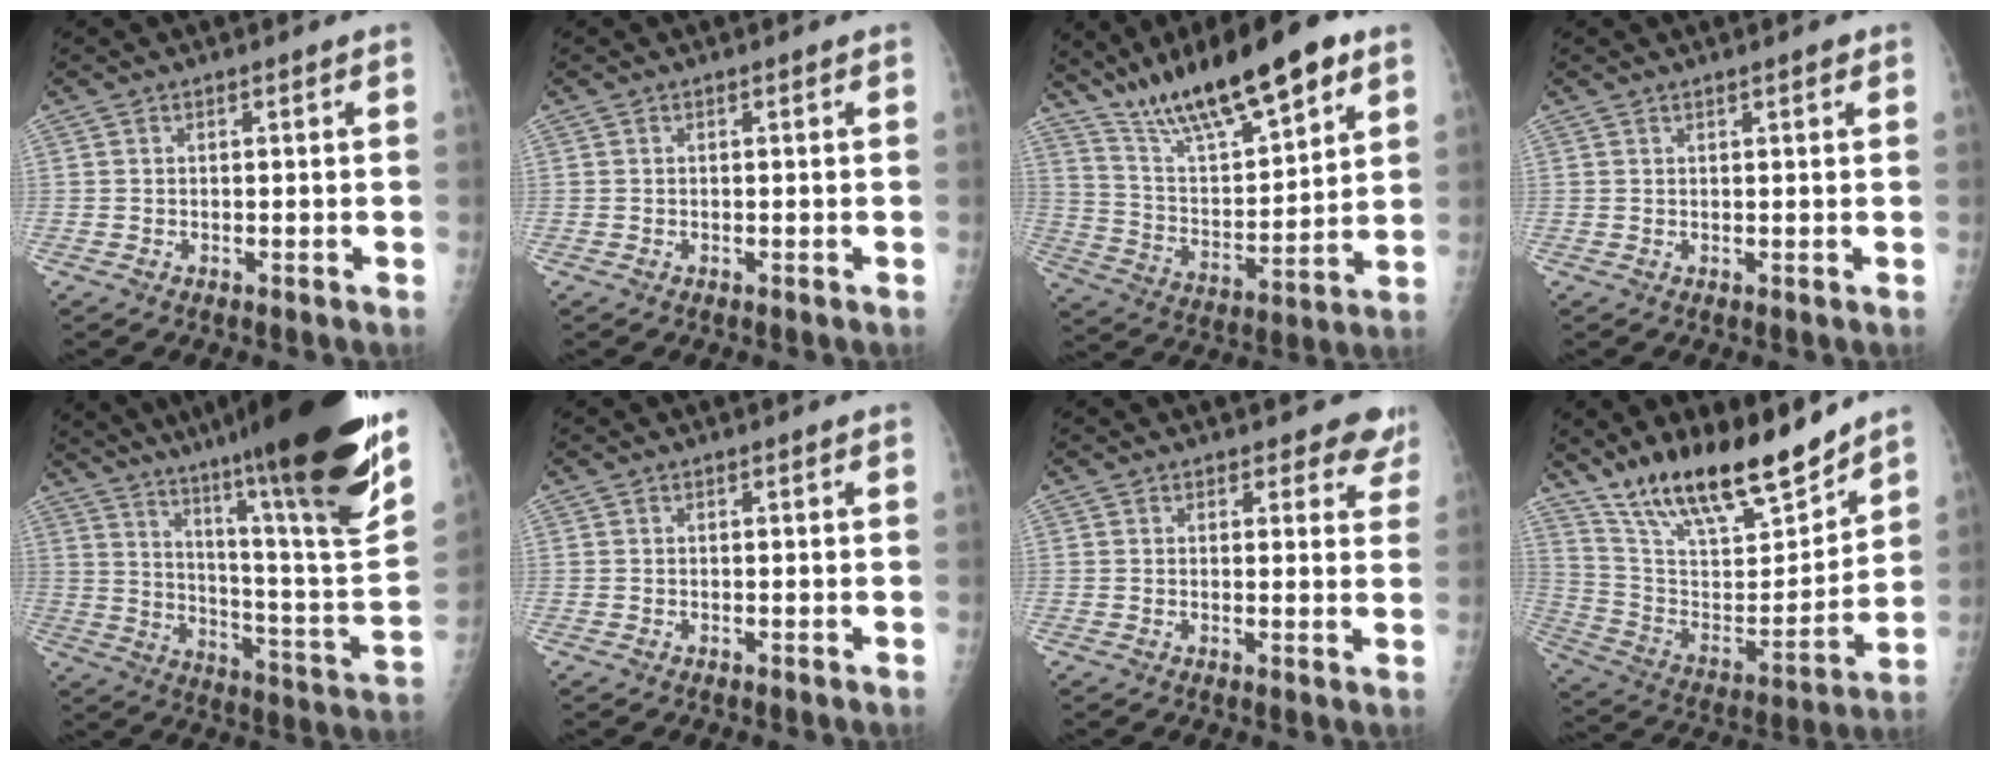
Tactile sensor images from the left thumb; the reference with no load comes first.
{"total": 0.0}
{"total": 21.4, "force": [14.4, 5.7, 14.7], "torque": [-0.222, -0.050, 0.254]}
{"total": 1.3, "force": [0.9, 0.4, 0.9], "torque": [-0.010, -0.002, 0.012]}
{"total": 33.5, "force": [24.1, 2.2, 23.2], "torque": [-0.309, -0.125, 0.353]}
{"total": 0.0}
{"total": 5.6, "force": [4.8, 2.7, 0.7], "torque": [0.038, -0.024, 0.037]}
{"total": 21.6, "force": [17.3, 6.1, 11.5], "torque": [-0.163, -0.086, 0.306]}